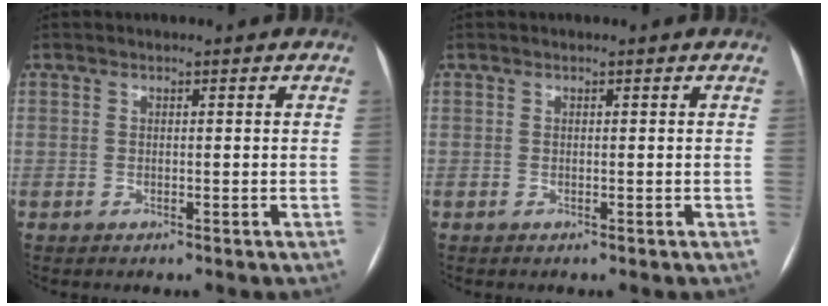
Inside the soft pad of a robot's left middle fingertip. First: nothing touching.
{"total": 0.0}